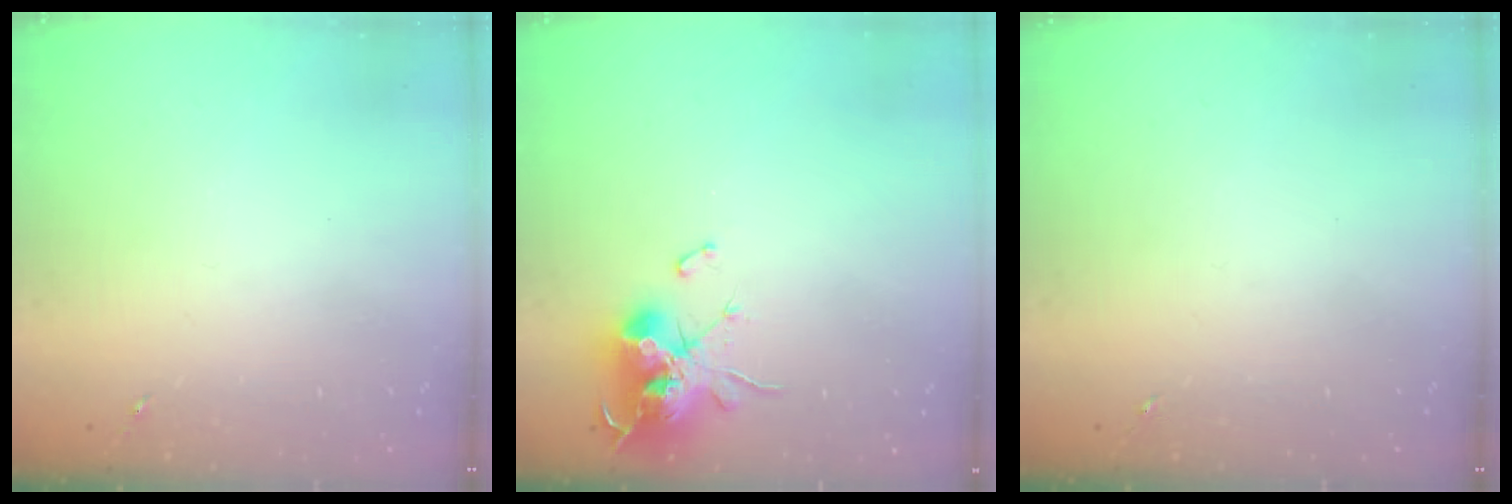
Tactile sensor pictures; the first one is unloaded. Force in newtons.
{"total": 15.7, "press": 15.7, "slide": 0.1}
{"total": 0.0}